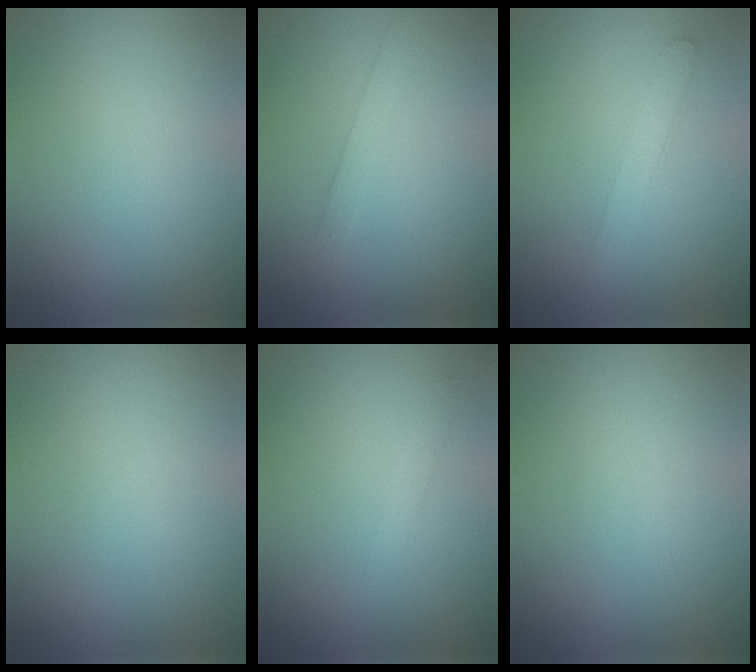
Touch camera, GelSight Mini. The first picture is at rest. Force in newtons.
{"total": 1.7, "press": 1.7, "slide": 0.1}
{"total": 1.7, "press": 1.7, "slide": 0.1}
{"total": 0.0}
{"total": 1.0, "press": 1.0, "slide": 0.1}
{"total": 0.0}